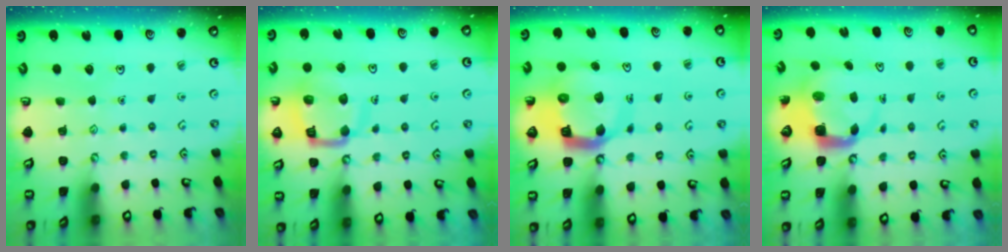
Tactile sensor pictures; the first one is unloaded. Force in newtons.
{"total": 11.9, "press": 11.8, "slide": 1.2}
{"total": 12.1, "press": 12.0, "slide": 1.4}
{"total": 5.3, "press": 5.3, "slide": 0.8}